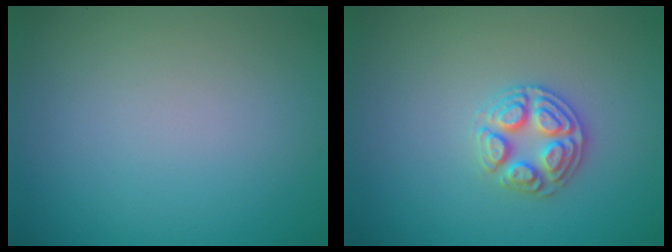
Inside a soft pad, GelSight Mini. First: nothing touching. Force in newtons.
{"total": 2.9, "press": 2.9, "slide": 0.1}